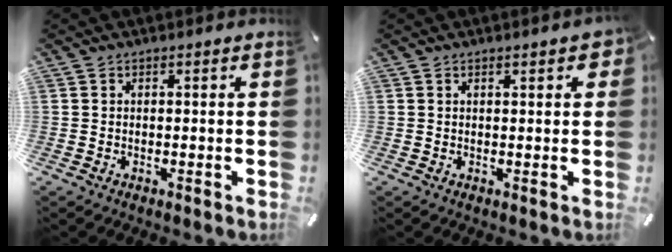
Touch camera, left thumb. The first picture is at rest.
{"total": 2.3, "force": [1.1, 0.9, 1.8], "torque": [-0.028, 0.000, 0.017]}